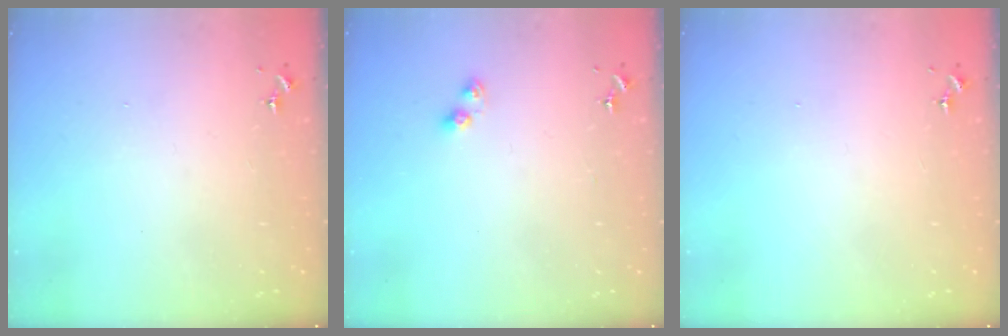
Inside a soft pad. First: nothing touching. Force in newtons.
{"total": 4.4, "press": 4.3, "slide": 0.2}
{"total": 0.0}